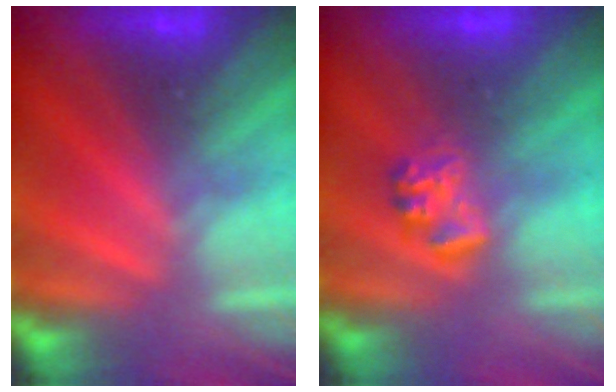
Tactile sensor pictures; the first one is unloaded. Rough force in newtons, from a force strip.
{"total": 2.3}